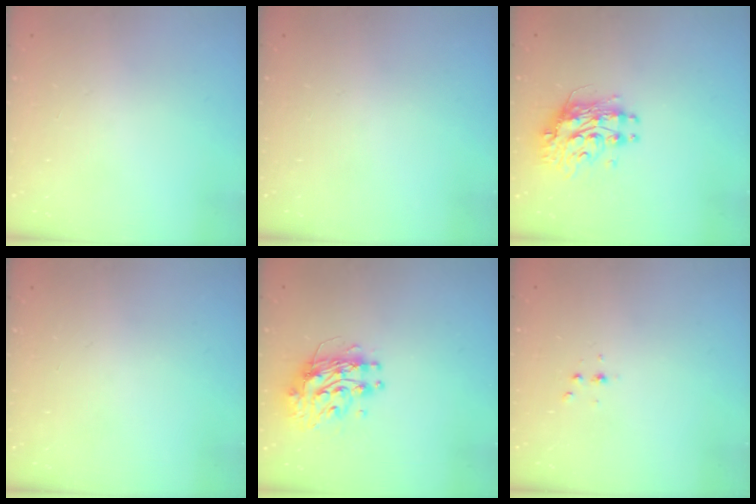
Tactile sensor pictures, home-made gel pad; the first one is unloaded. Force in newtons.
{"total": 0.0}
{"total": 10.3, "press": 10.2, "slide": 1.0}
{"total": 0.0}
{"total": 10.2, "press": 10.2, "slide": 0.8}
{"total": 2.3, "press": 2.3, "slide": 0.3}